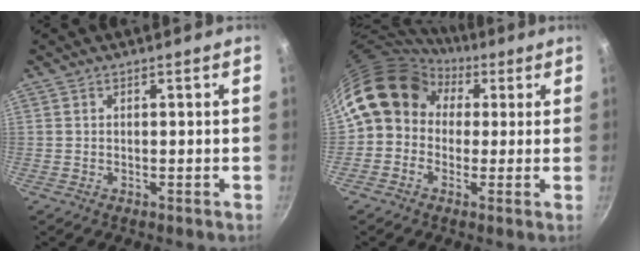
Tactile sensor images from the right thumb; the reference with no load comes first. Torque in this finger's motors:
{"motor_torque": [1.43, 2.77, 1.04, -1.00, 0.41]}